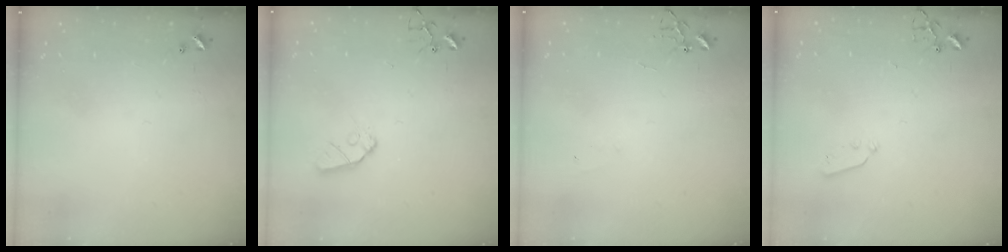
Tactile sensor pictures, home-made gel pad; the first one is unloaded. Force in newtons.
{"total": 8.2, "press": 8.1, "slide": 0.6}
{"total": 4.3, "press": 4.2, "slide": 0.5}
{"total": 3.0, "press": 3.0, "slide": 0.4}